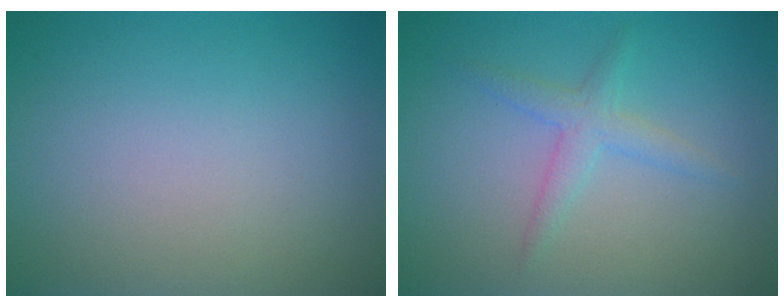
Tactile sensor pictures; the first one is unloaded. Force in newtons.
{"total": 2.1, "press": 2.1, "slide": 0.1}